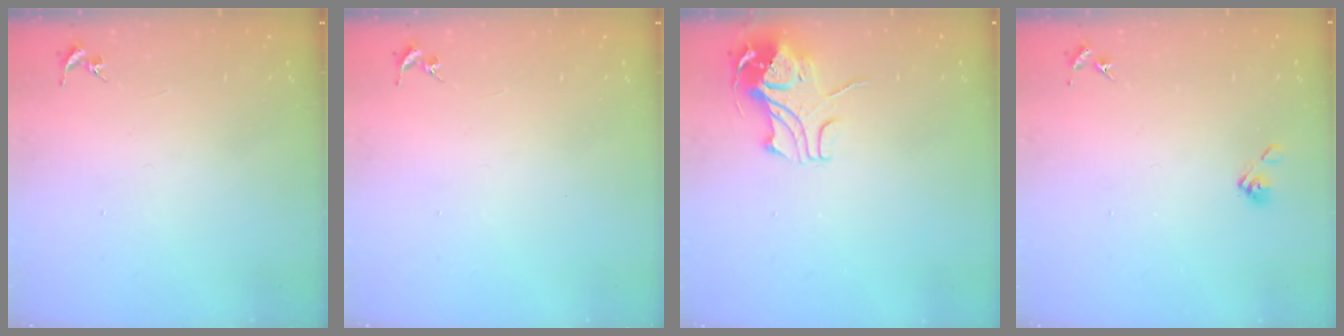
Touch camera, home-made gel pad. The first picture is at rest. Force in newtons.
{"total": 0.0}
{"total": 9.0, "press": 8.9, "slide": 1.3}
{"total": 5.2, "press": 4.6, "slide": 2.4}